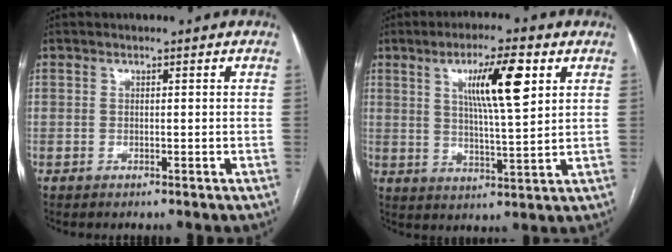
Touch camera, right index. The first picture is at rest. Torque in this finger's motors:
{"motor_torque": [1.17, 0.97, 0.28, 0.12]}